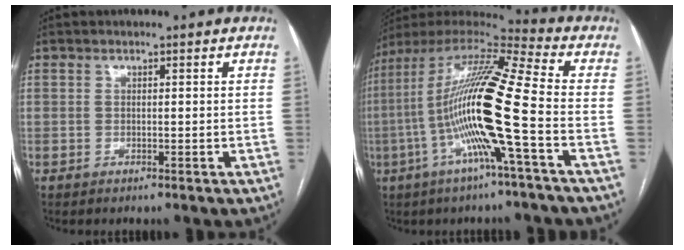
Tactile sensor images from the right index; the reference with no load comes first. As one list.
[{"total": 19.0, "force": [-3.8, 0.2, 18.6], "torque": [-0.358, 0.005, -0.085]}]